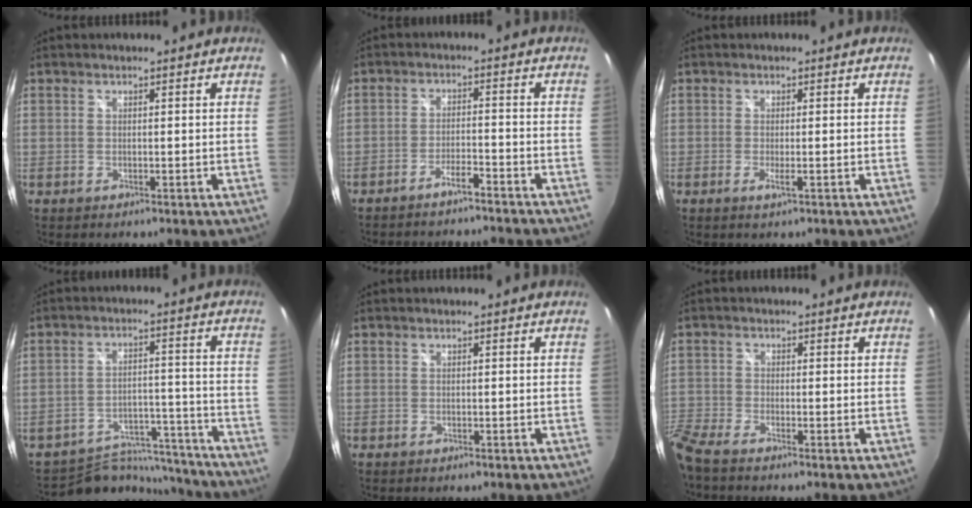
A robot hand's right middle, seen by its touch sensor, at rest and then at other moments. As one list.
[{"total": 5.5, "force": [-5.2, -0.2, 1.8], "torque": [-0.052, 0.001, -0.080]}, {"total": 1.7, "force": [-0.8, -0.2, 1.5], "torque": [-0.029, -0.003, -0.014]}, {"total": 13.6, "force": [-12.6, 4.4, 2.4], "torque": [-0.045, 0.026, -0.172]}, {"total": 0.6, "force": [-0.5, 0.1, 0.3], "torque": [-0.007, 0.000, -0.007]}, {"total": 7.0, "force": [-6.0, 1.2, 3.3], "torque": [-0.098, -0.022, -0.122]}]